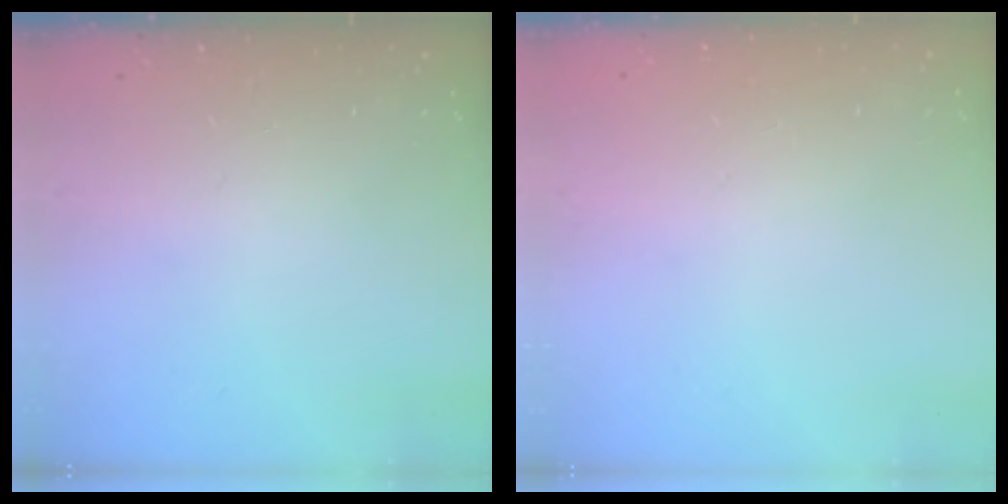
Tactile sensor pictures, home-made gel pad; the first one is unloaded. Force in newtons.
{"total": 0.0}